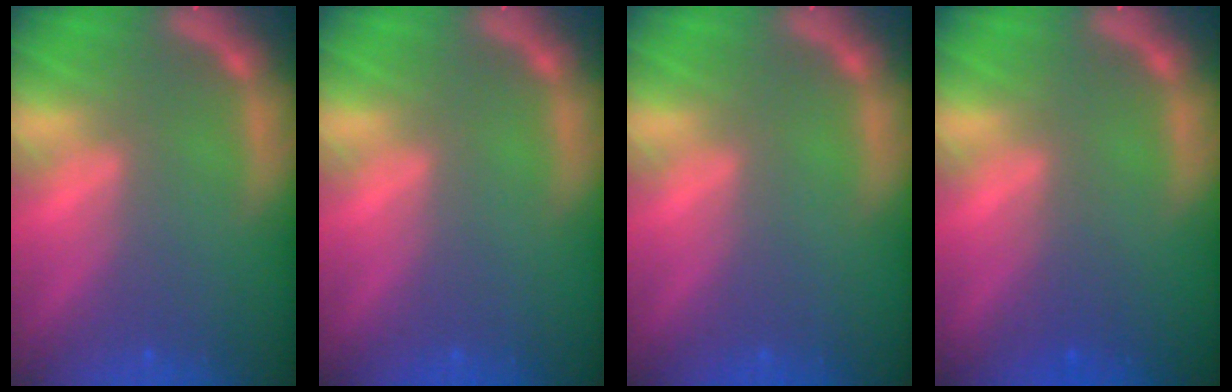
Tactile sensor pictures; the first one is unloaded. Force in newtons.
{"total": 0.0}
{"total": 0.0}
{"total": 1.5}